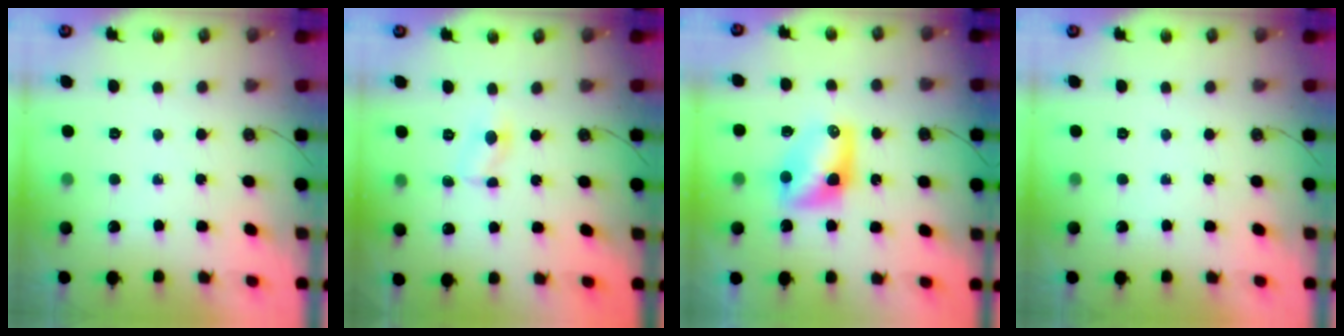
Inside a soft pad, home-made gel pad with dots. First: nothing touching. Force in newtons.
{"total": 2.3, "press": 2.3, "slide": 0.2}
{"total": 8.8, "press": 8.7, "slide": 0.4}
{"total": 0.0}